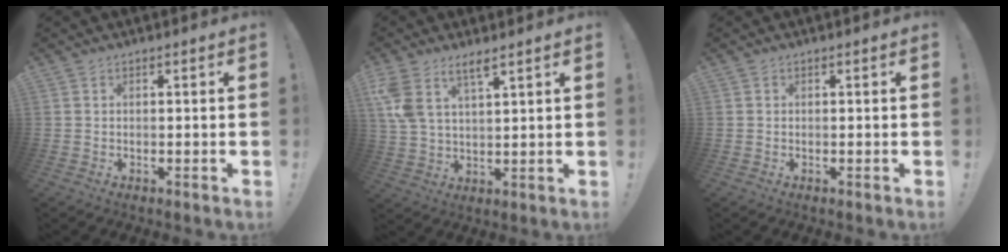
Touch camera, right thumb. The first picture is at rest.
{"total": 7.9, "force": [5.4, 3.2, 4.9], "torque": [-0.096, -0.017, 0.102]}
{"total": 0.0}